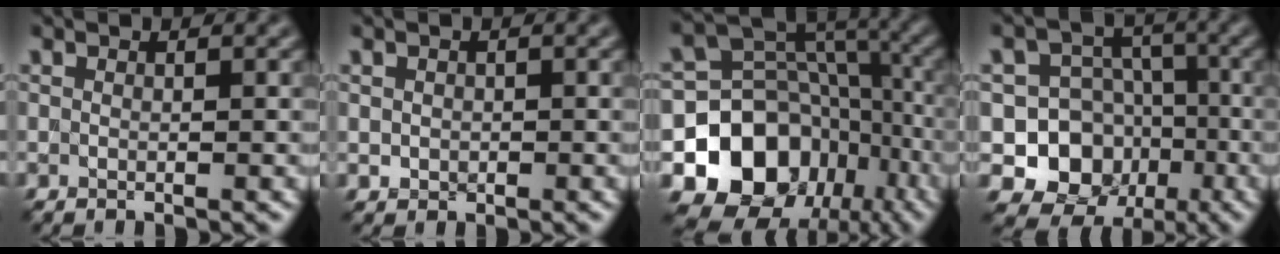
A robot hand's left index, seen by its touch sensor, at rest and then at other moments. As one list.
[{"total": 0.8, "force": [0.1, 0.8, 0.2], "torque": [0.000, -0.003, 0.002]}, {"total": 13.2, "force": [-5.4, 10.5, 5.9], "torque": [-0.113, 0.014, -0.102]}, {"total": 10.1, "force": [-3.2, 9.0, 3.4], "torque": [-0.048, 0.006, -0.084]}]